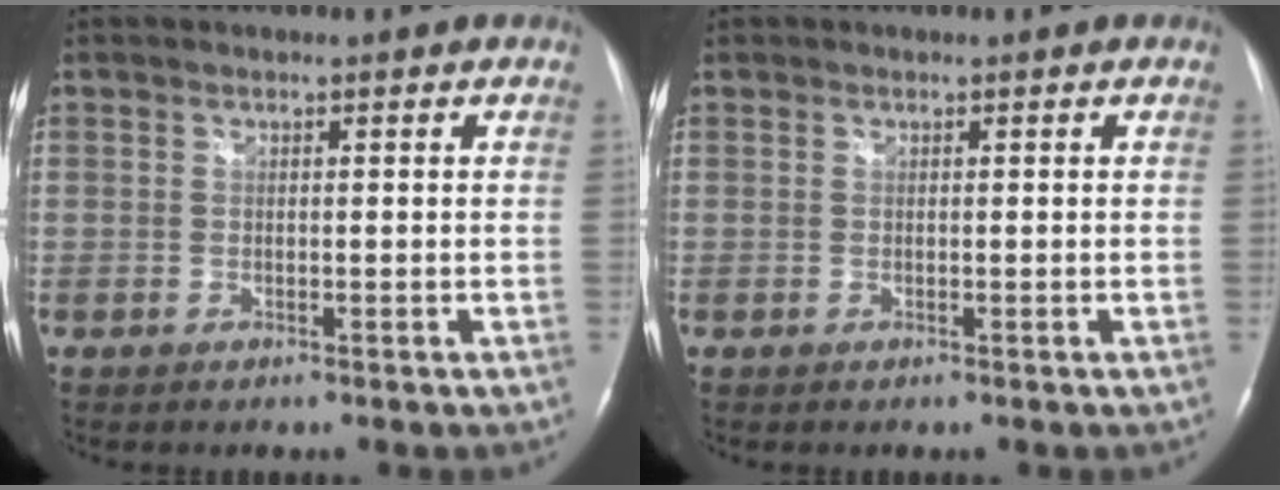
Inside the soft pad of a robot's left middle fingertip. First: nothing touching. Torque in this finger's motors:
{"motor_torque": [0.15, -0.11, 0.04, 0.01]}